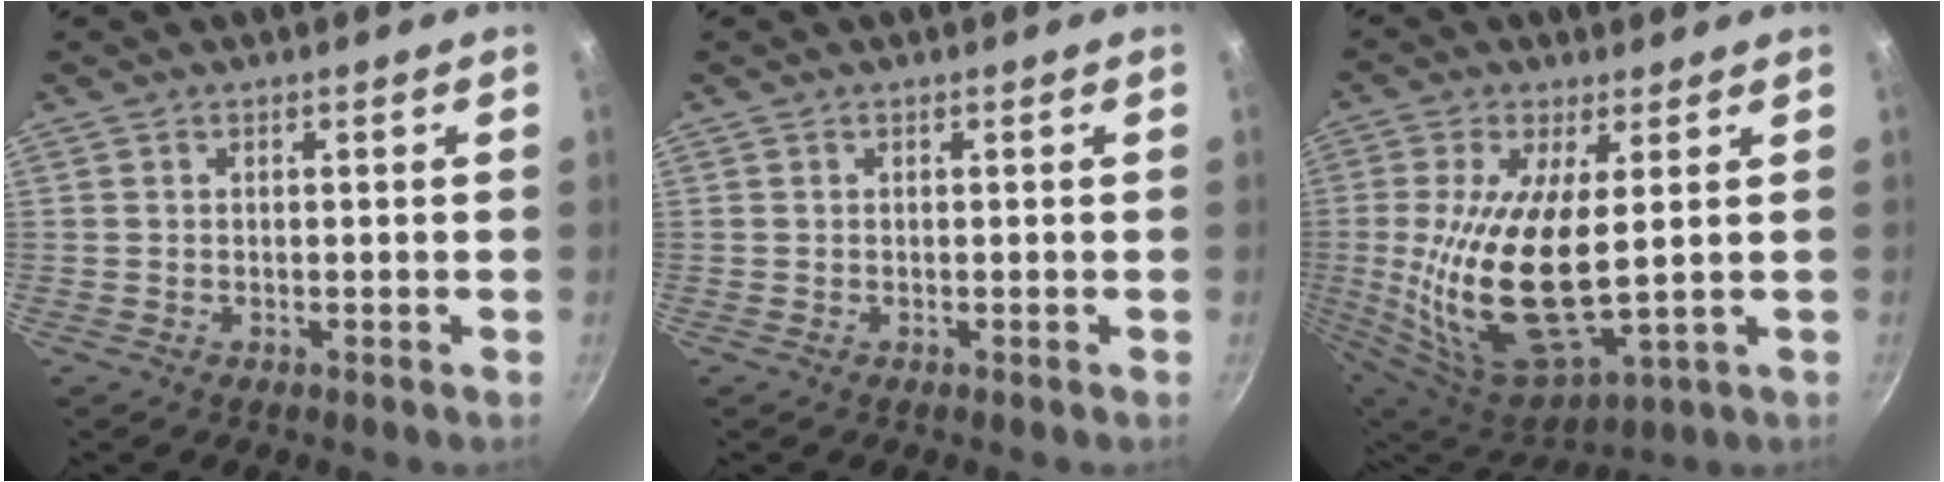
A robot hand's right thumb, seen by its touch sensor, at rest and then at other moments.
{"total": 0.0}
{"total": 19.0, "force": [0.7, 7.5, 17.4], "torque": [-0.350, -0.023, 0.025]}